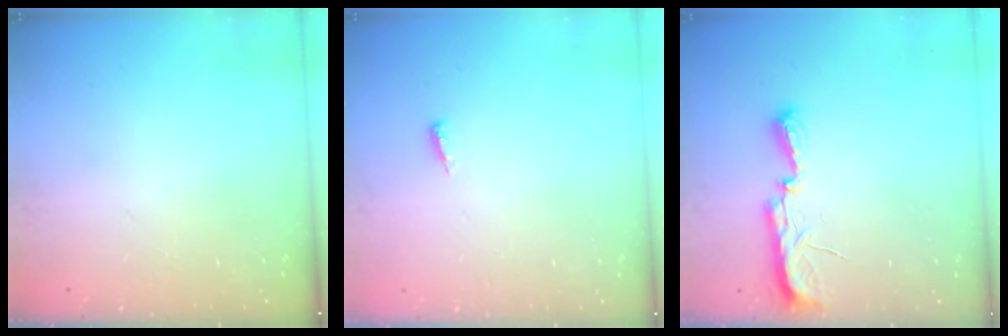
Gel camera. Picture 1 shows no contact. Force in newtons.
{"total": 4.9, "press": 4.9, "slide": 0.5}
{"total": 7.4, "press": 7.4, "slide": 0.7}